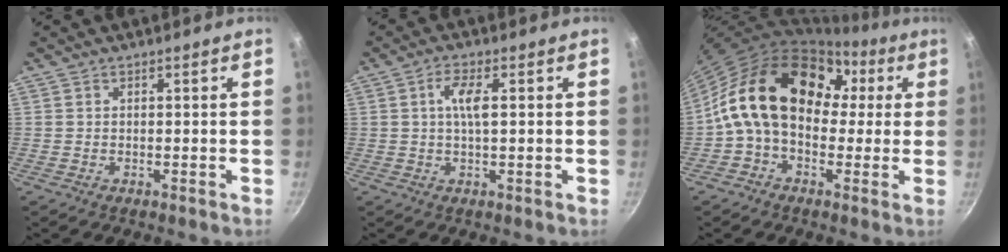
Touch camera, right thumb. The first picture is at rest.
{"total": 4.5, "force": [0.7, 1.3, 4.2], "torque": [-0.090, 0.007, 0.012]}
{"total": 19.6, "force": [2.6, 13.8, 13.7], "torque": [-0.201, 0.043, 0.022]}